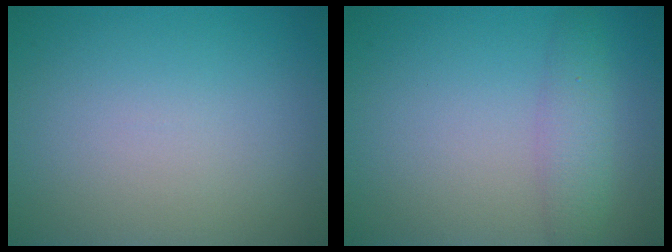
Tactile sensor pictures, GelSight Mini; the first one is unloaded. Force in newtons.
{"total": 2.8, "press": 2.8, "slide": 0.1}